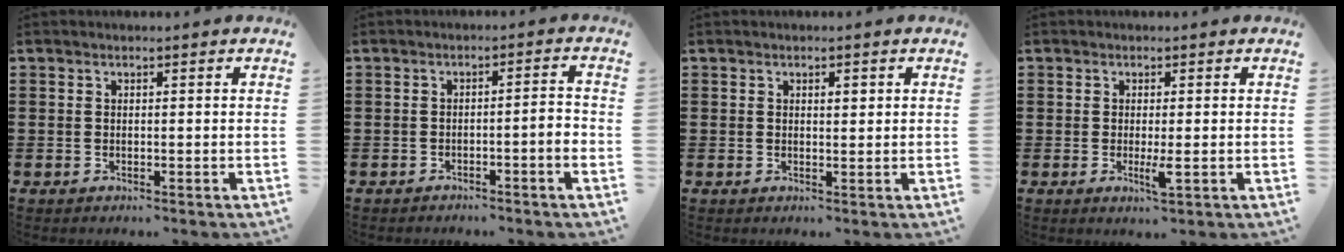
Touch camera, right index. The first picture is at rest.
{"total": 2.8, "force": [-1.6, -0.1, 2.2], "torque": [-0.037, -0.001, -0.032]}
{"total": 1.1, "force": [0.4, 0.5, 0.9], "torque": [-0.016, 0.005, 0.006]}
{"total": 2.4, "force": [-0.4, 0.4, 2.3], "torque": [-0.048, -0.005, -0.009]}